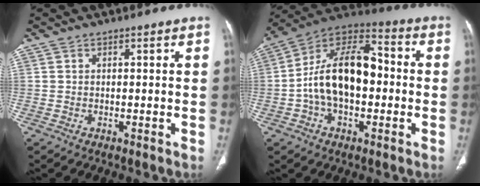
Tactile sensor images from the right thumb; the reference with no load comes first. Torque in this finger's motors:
{"motor_torque": [0.58, 0.65, 1.46, -0.77, 0.22]}